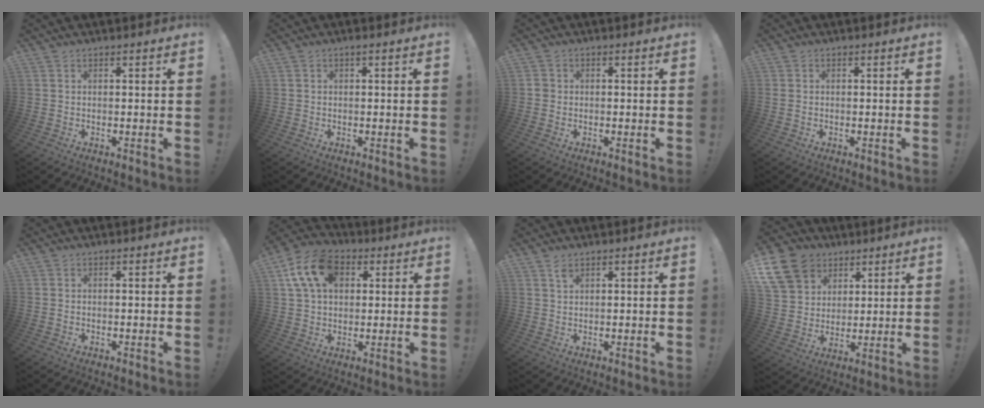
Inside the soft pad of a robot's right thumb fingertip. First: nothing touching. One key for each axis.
{"total": 0.0}
{"total": 1.3, "fx": -0.3, "fy": 1.3, "fz": 0.3, "tx": -0.004, "ty": 0.005, "tz": -0.005}
{"total": 0.8, "fx": -0.2, "fy": 0.6, "fz": 0.4, "tx": -0.014, "ty": 0.004, "tz": -0.003}
{"total": 0.0}
{"total": 14.5, "fx": 5.2, "fy": 10.0, "fz": 9.1, "tx": -0.164, "ty": -0.004, "tz": 0.104}
{"total": 1.7, "fx": 1.3, "fy": 0.8, "fz": 0.8, "tx": -0.008, "ty": -0.006, "tz": 0.023}
{"total": 15.2, "fx": 7.2, "fy": 11.9, "fz": 6.2, "tx": -0.107, "ty": -0.037, "tz": 0.146}